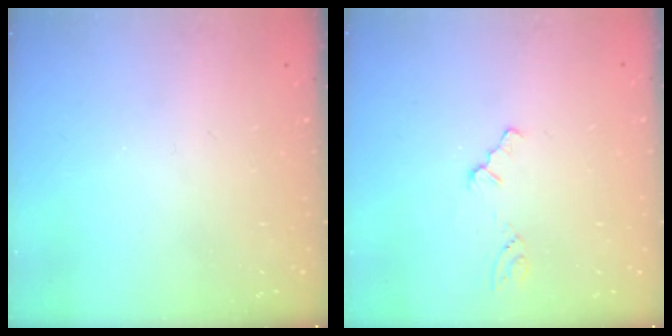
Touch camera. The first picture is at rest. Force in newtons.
{"total": 0.0}